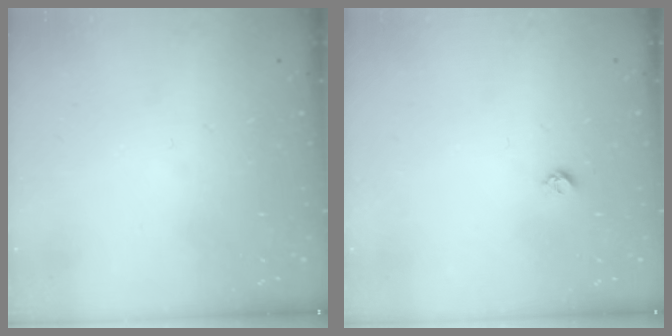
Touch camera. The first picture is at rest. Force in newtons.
{"total": 3.8, "press": 3.8, "slide": 0.6}